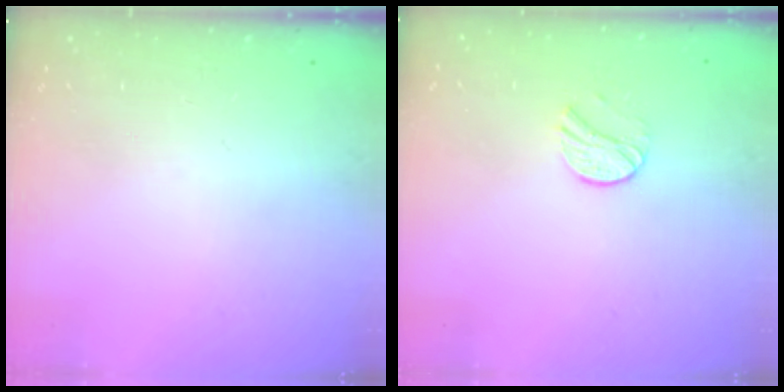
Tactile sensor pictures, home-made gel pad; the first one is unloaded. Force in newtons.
{"total": 7.7, "press": 7.7, "slide": 0.6}